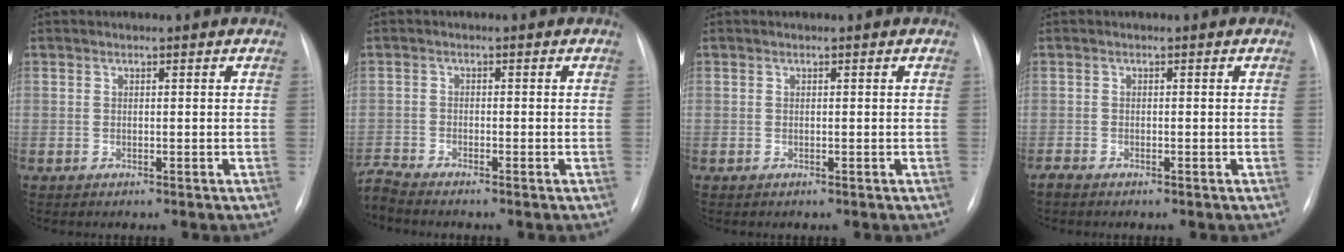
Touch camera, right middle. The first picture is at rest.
{"total": 3.2, "force": [-3.1, -0.8, 0.3], "torque": [-0.017, -0.018, -0.062]}
{"total": 0.0}
{"total": 1.0, "force": [-0.9, 0.2, 0.4], "torque": [-0.015, -0.004, -0.018]}